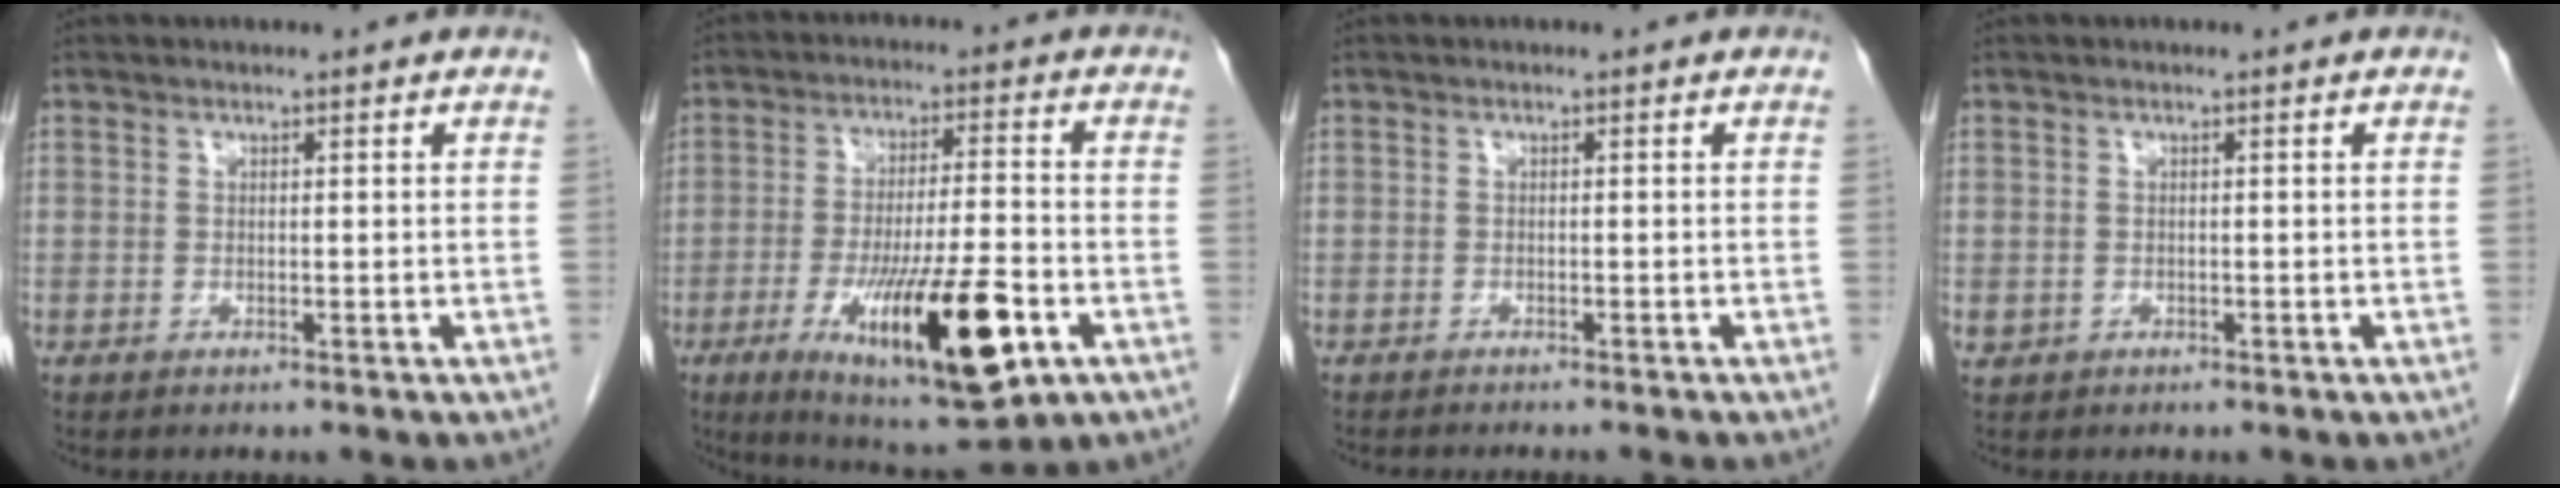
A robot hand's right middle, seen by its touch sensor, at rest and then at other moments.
{"total": 17.7, "force": [-6.7, 3.0, 16.0], "torque": [-0.266, -0.027, -0.095]}
{"total": 4.5, "force": [-4.0, 0.2, 2.0], "torque": [-0.021, -0.005, -0.053]}
{"total": 0.9, "force": [-0.3, 0.9, 0.2], "torque": [0.000, 0.005, -0.002]}